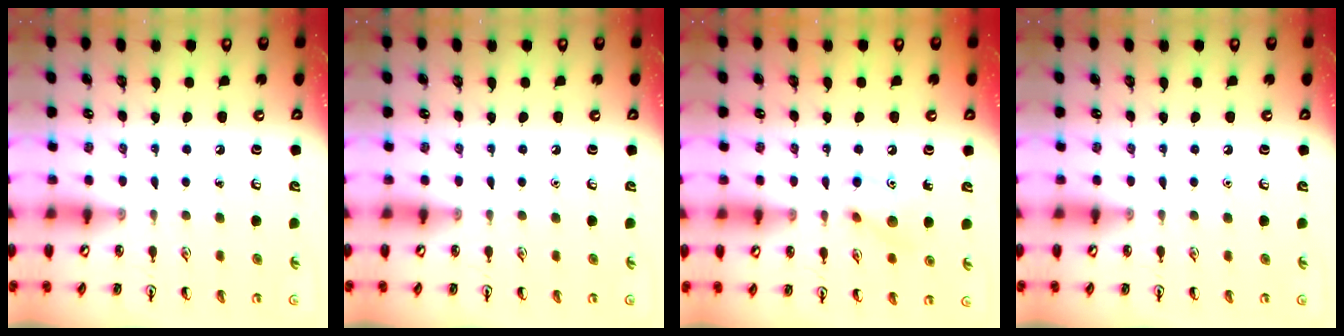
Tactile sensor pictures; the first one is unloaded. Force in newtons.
{"total": 0.0}
{"total": 9.5, "press": 9.5, "slide": 0.8}
{"total": 0.0}